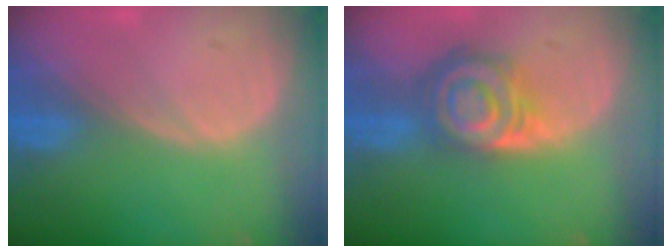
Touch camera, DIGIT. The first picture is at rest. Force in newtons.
{"total": 8.2, "press": 7.2, "slide": 4.0}